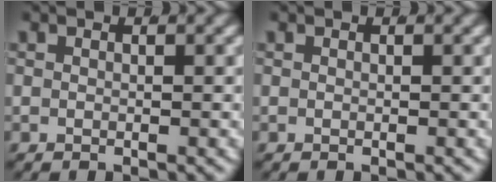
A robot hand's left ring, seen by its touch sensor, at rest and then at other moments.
{"total": 0.0}